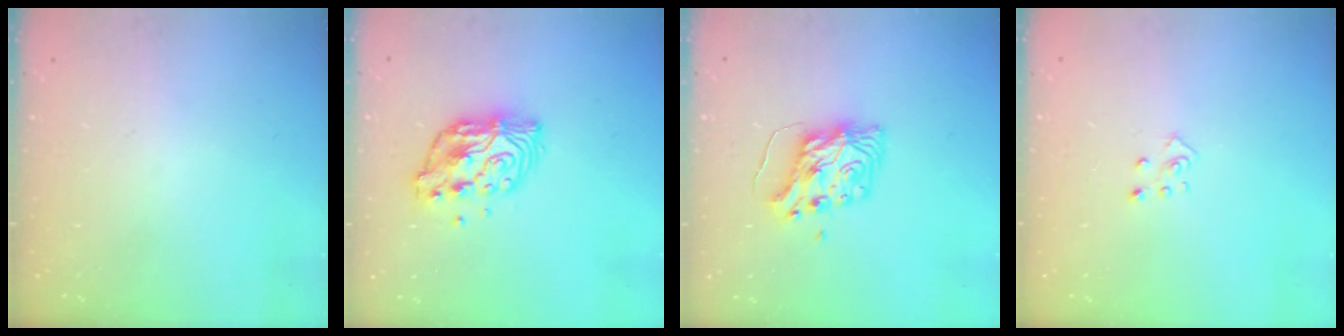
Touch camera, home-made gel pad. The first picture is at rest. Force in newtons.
{"total": 11.0, "press": 10.9, "slide": 0.9}
{"total": 8.9, "press": 8.9, "slide": 0.3}
{"total": 3.9, "press": 3.8, "slide": 0.3}